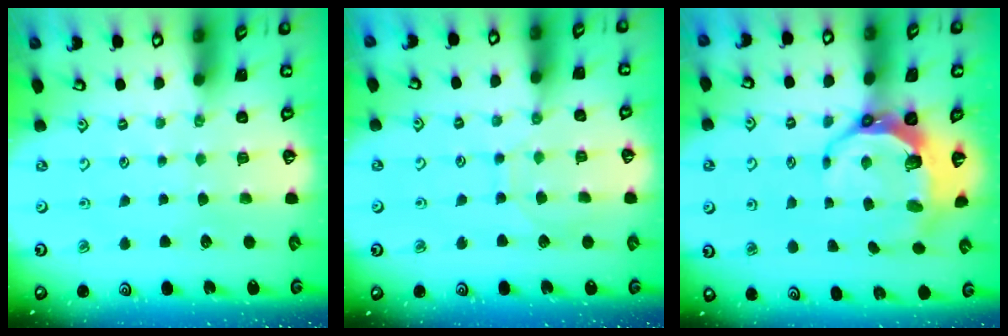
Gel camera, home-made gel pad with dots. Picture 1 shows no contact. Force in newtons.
{"total": 5.6, "press": 5.5, "slide": 0.5}
{"total": 9.5, "press": 8.1, "slide": 5.0}